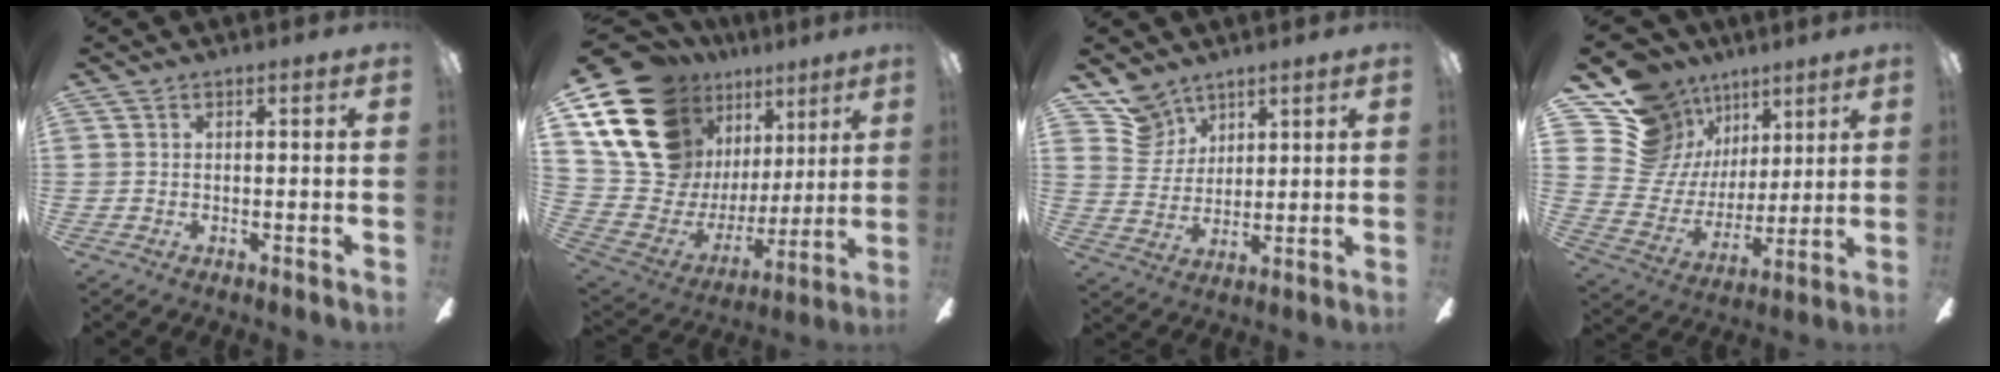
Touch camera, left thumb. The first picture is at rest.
{"total": 20.2, "force": [12.8, 13.0, 8.7], "torque": [-0.179, -0.098, 0.256]}
{"total": 9.5, "force": [7.3, 5.9, 1.2], "torque": [-0.039, -0.039, 0.146]}
{"total": 17.1, "force": [10.1, 12.8, 5.0], "torque": [-0.113, -0.069, 0.200]}